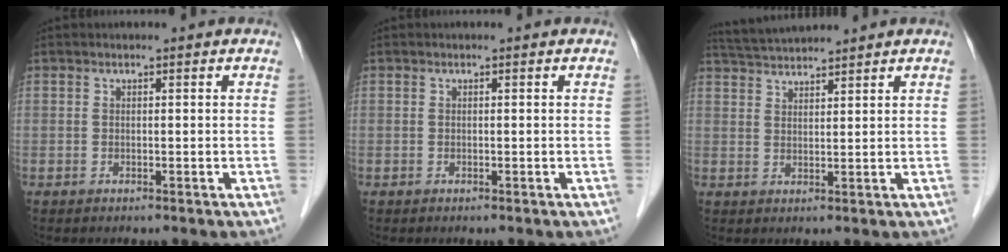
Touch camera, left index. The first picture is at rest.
{"total": 0.0}
{"total": 5.6, "force": [5.4, -0.6, 1.2], "torque": [-0.029, 0.028, 0.102]}